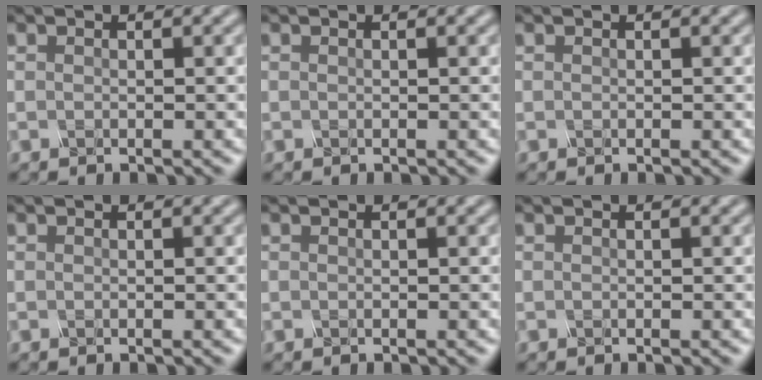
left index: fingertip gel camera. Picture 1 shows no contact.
{"total": 0.0}
{"total": 0.0}
{"total": 0.0}
{"total": 0.0}
{"total": 0.0}